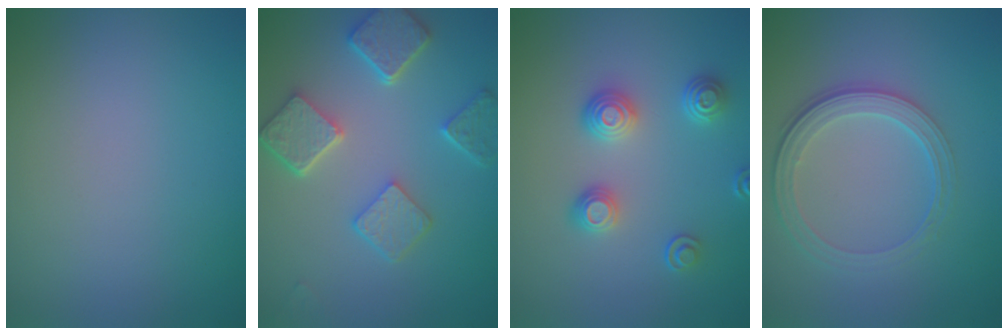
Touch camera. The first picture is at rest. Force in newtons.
{"total": 5.4, "press": 4.2, "slide": 3.3}
{"total": 3.2, "press": 2.8, "slide": 1.5}
{"total": 4.0, "press": 2.9, "slide": 2.8}